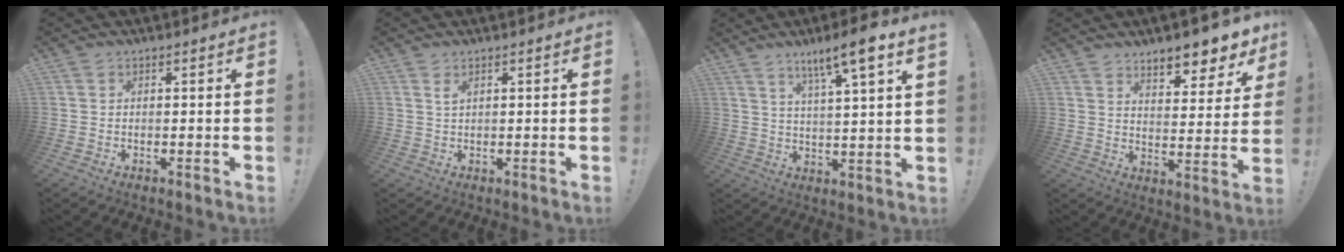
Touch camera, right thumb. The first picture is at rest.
{"total": 1.6, "force": [1.0, 0.7, 0.9], "torque": [-0.005, -0.008, 0.016]}
{"total": 9.9, "force": [6.5, -0.2, 7.5], "torque": [-0.116, -0.040, 0.097]}
{"total": 9.1, "force": [7.7, 2.6, 4.1], "torque": [-0.043, -0.071, 0.133]}